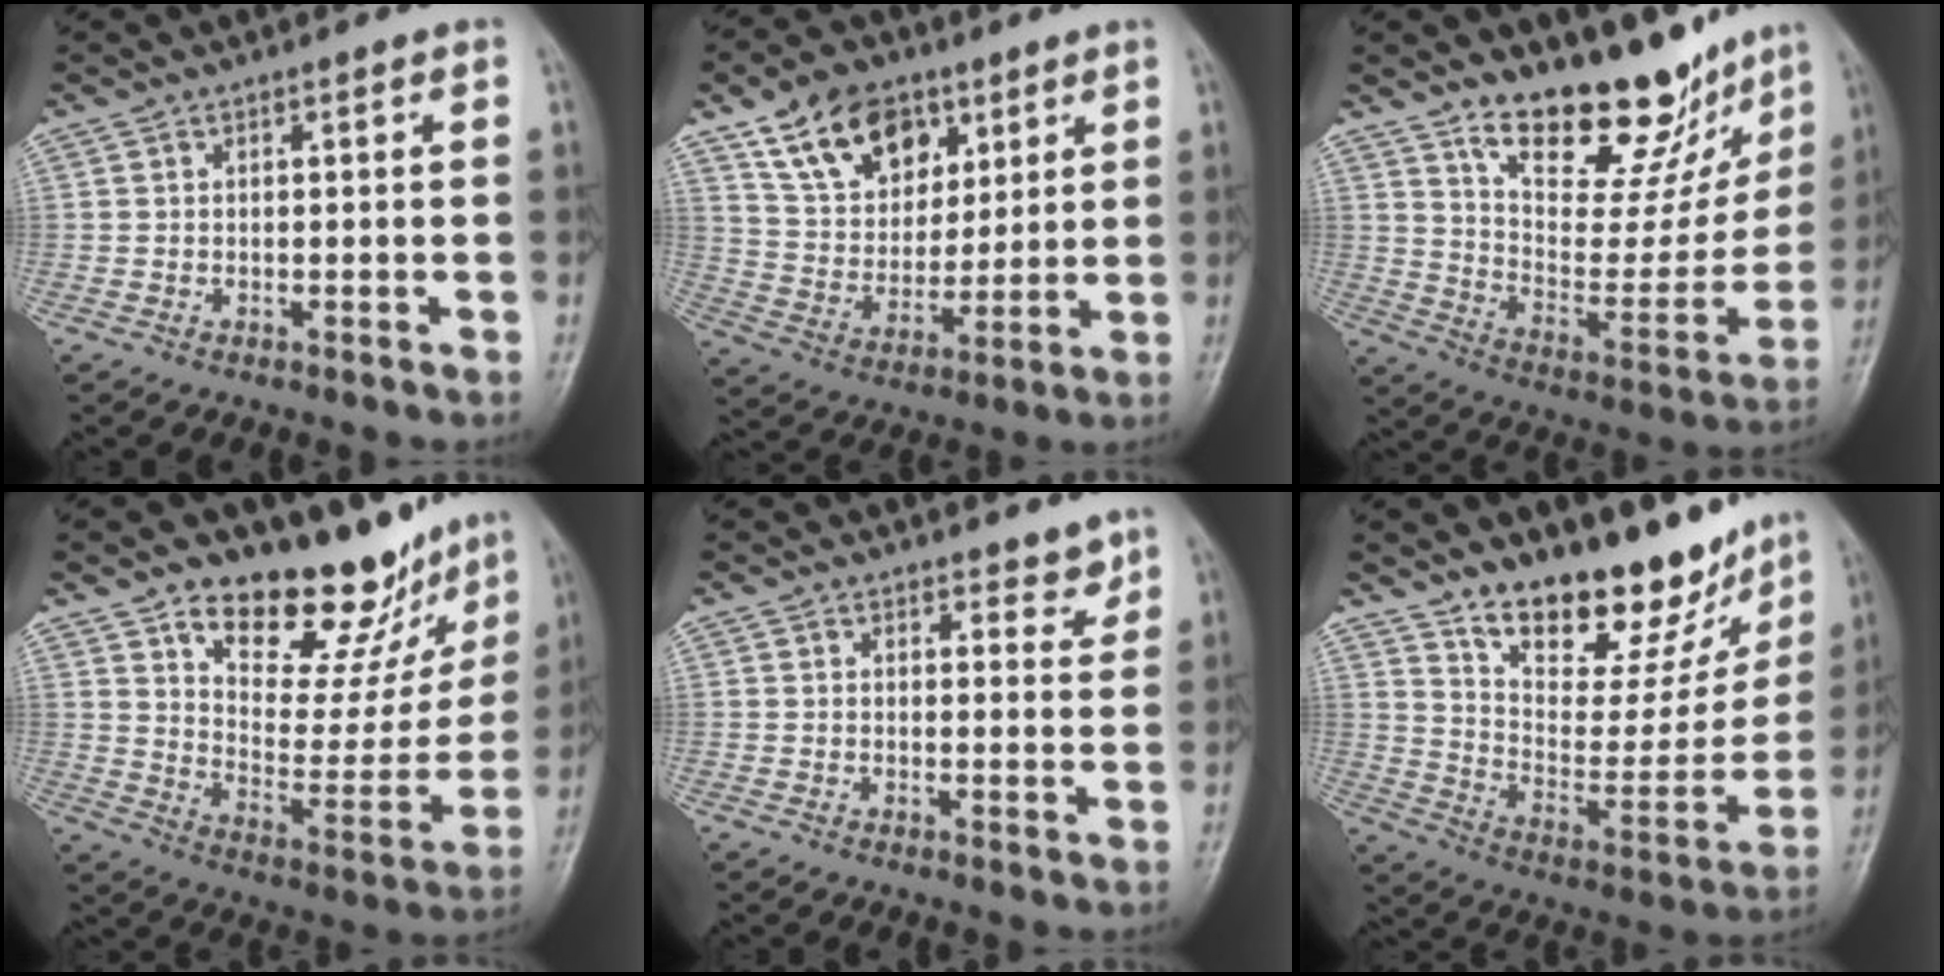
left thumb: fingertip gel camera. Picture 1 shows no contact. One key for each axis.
{"total": 15.5, "fx": 8.5, "fy": 10.3, "fz": 7.8, "tx": -0.096, "ty": -0.033, "tz": 0.157}
{"total": 20.1, "fx": 16.0, "fy": 8.1, "fz": 9.2, "tx": -0.072, "ty": -0.106, "tz": 0.249}
{"total": 19.1, "fx": 15.1, "fy": 8.1, "fz": 8.6, "tx": -0.052, "ty": -0.105, "tz": 0.226}
{"total": 3.3, "fx": 2.8, "fy": 1.4, "fz": 1.0, "tx": 0.007, "ty": -0.021, "tz": 0.035}
{"total": 20.9, "fx": 16.2, "fy": 8.6, "fz": 10.0, "tx": -0.093, "ty": -0.099, "tz": 0.255}